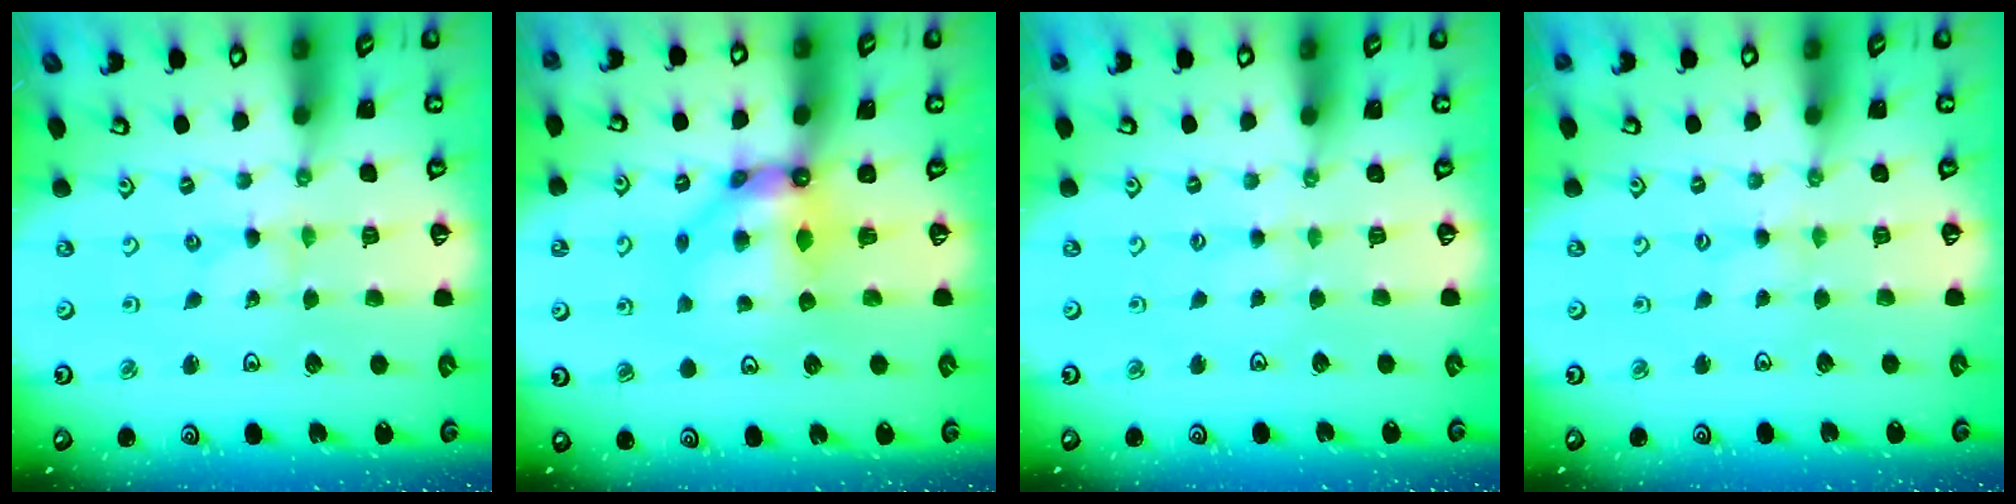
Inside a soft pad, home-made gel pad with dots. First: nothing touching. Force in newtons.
{"total": 8.9, "press": 8.9, "slide": 0.8}
{"total": 1.2, "press": 1.1, "slide": 0.3}
{"total": 0.9, "press": 0.9, "slide": 0.1}